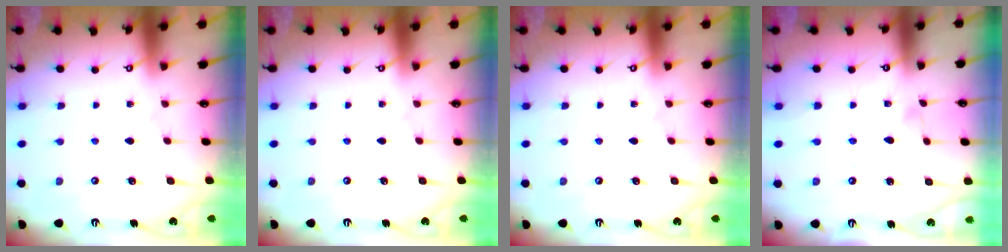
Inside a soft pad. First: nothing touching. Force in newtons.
{"total": 0.0}
{"total": 0.0}
{"total": 3.5, "press": 3.5, "slide": 0.2}